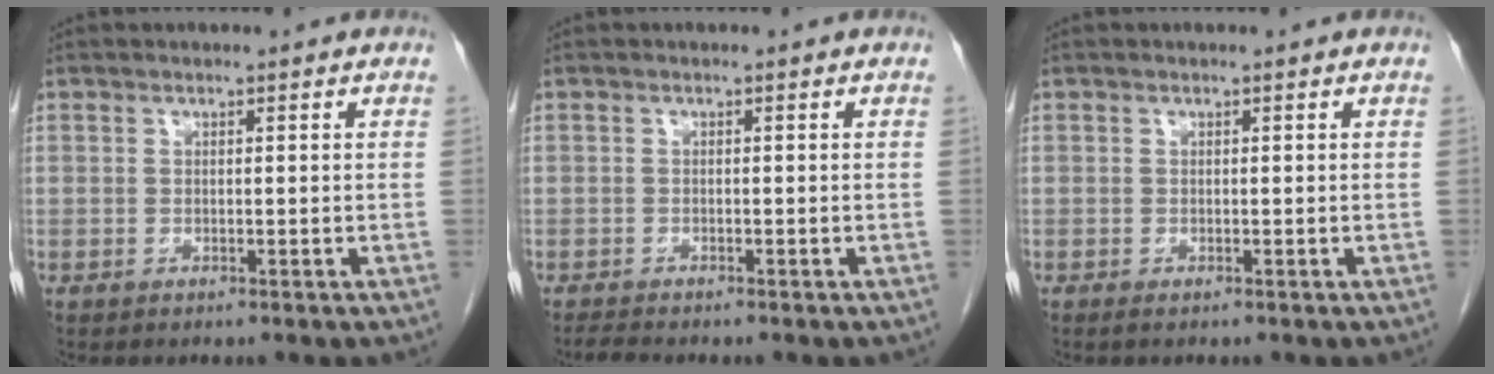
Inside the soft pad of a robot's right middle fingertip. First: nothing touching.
{"total": 1.3, "force": [-1.2, -0.2, 0.4], "torque": [-0.014, -0.006, -0.023]}
{"total": 0.0}